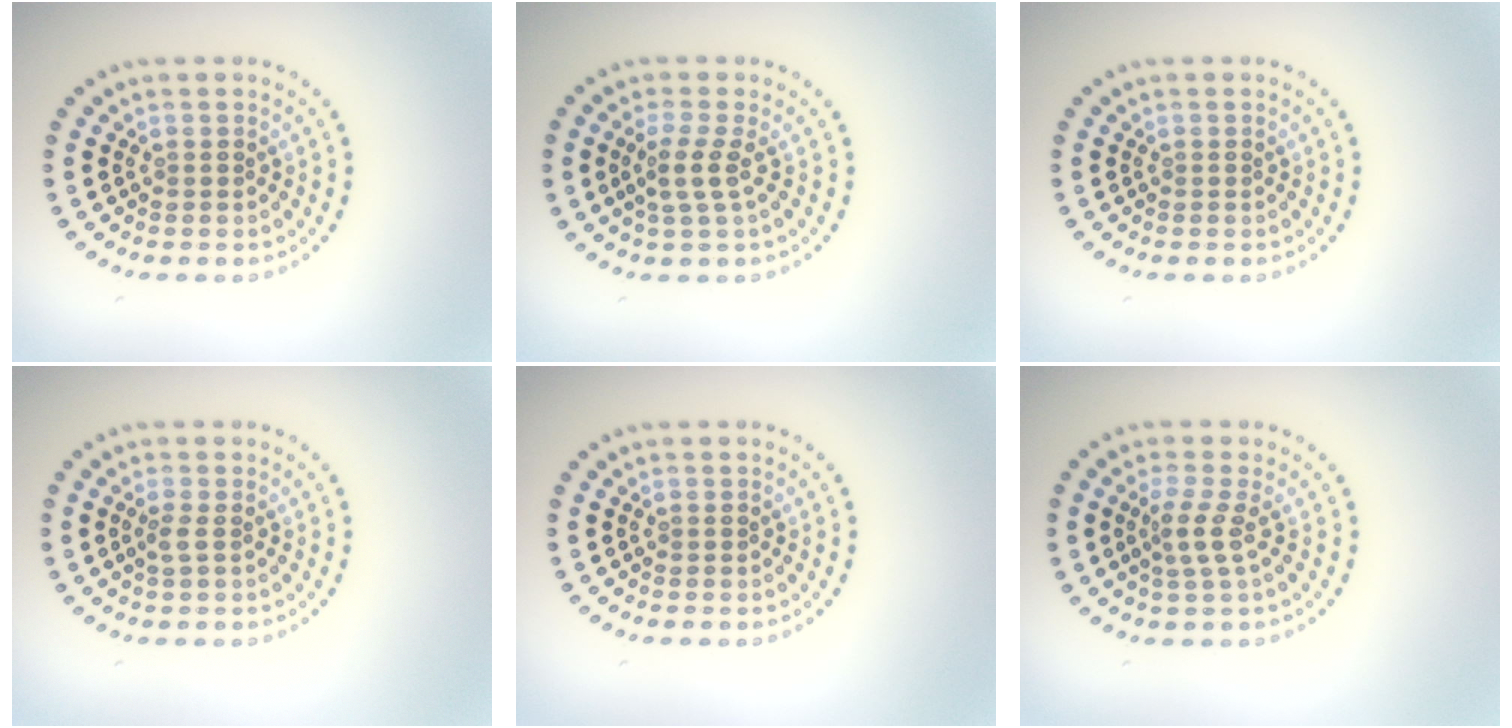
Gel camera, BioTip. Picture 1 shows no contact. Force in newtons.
{"total": 2.2, "press": 1.7, "slide": 1.5}
{"total": 0.0}
{"total": 0.9, "press": 0.7, "slide": 0.6}
{"total": 0.0}
{"total": 2.1, "press": 1.5, "slide": 1.5}